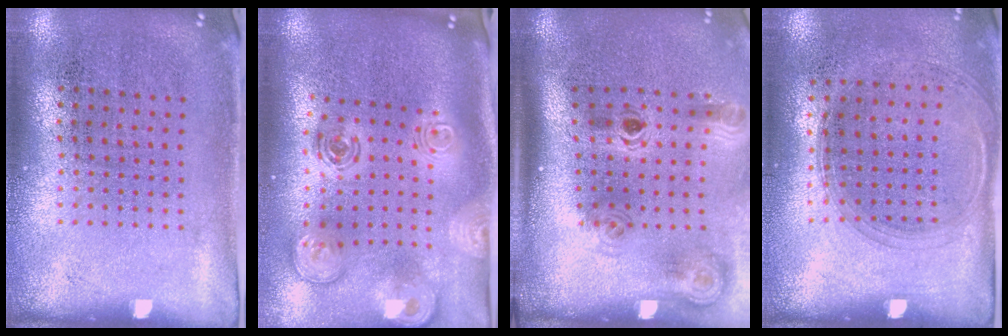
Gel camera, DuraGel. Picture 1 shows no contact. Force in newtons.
{"total": 2.9, "press": 2.0, "slide": 2.1}
{"total": 2.1, "press": 1.4, "slide": 1.6}
{"total": 1.4, "press": 1.2, "slide": 0.6}